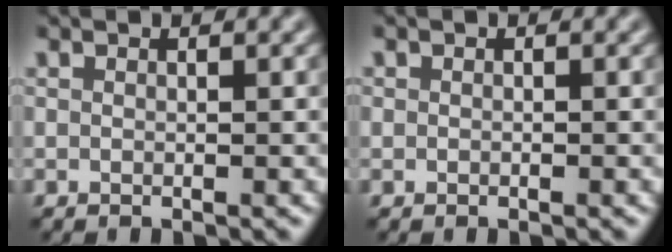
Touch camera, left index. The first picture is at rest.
{"total": 0.6, "force": [0.0, 0.6, 0.0], "torque": [0.003, 0.000, -0.004]}